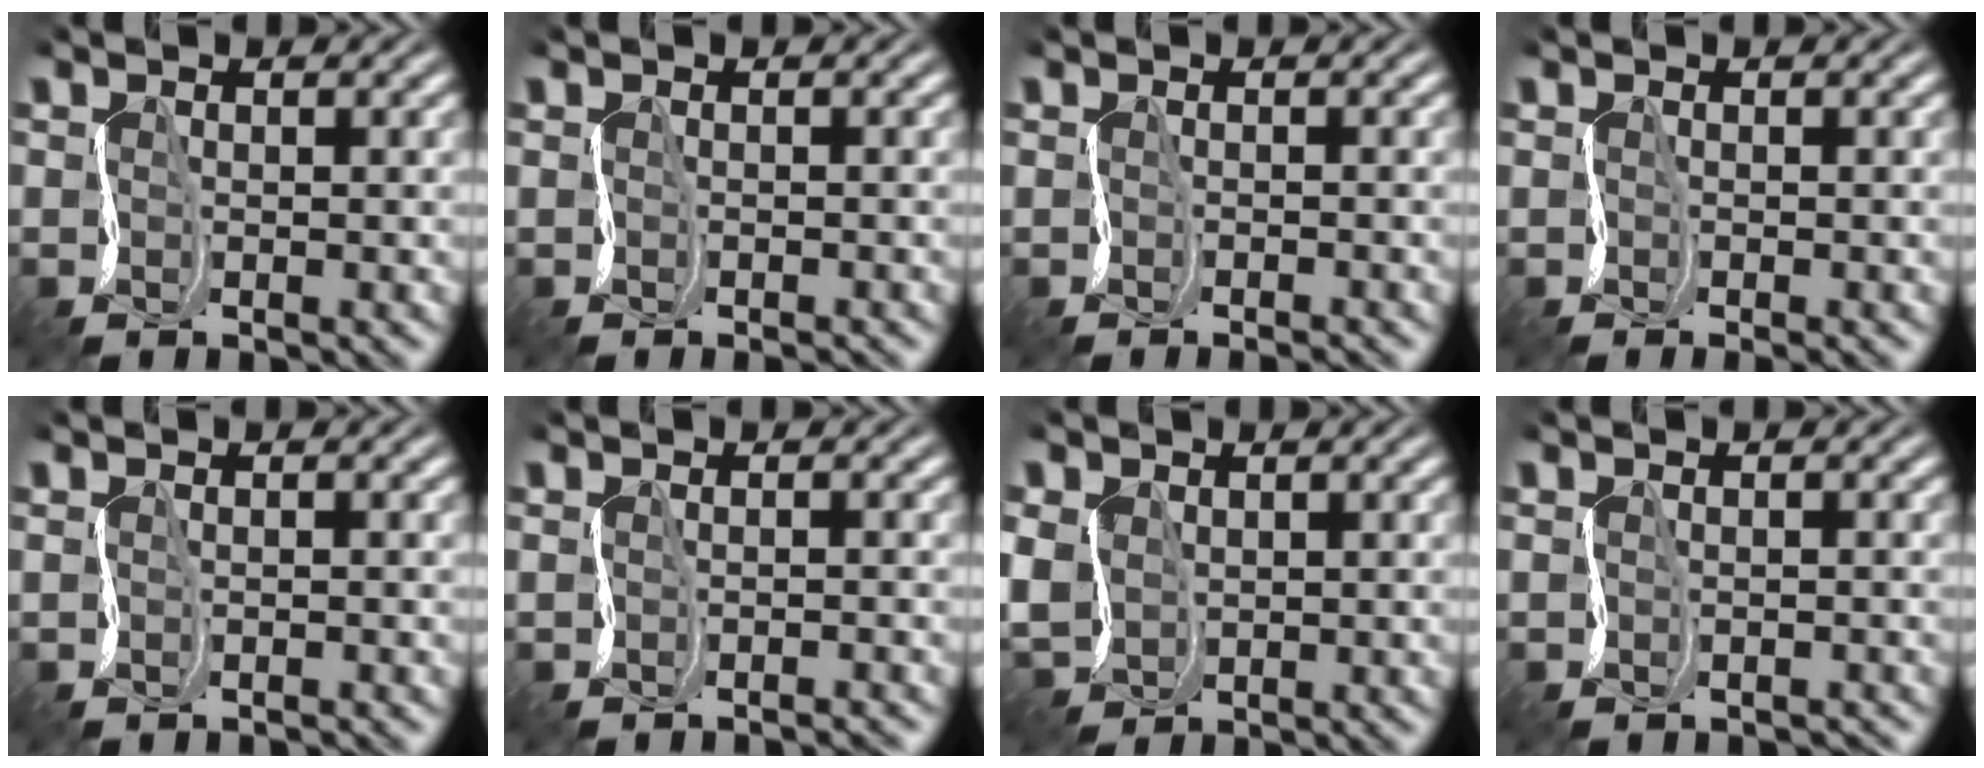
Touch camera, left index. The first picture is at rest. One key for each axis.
{"total": 0.6, "fx": -0.3, "fy": 0.1, "fz": 0.5, "tx": -0.012, "ty": -0.008, "tz": -0.011}
{"total": 0.9, "fx": -0.6, "fy": 0.1, "fz": 0.7, "tx": -0.012, "ty": -0.011, "tz": -0.021}
{"total": 1.0, "fx": -0.1, "fy": 0.2, "fz": 1.0, "tx": -0.016, "ty": -0.002, "tz": -0.009}
{"total": 0.7, "fx": -0.3, "fy": 0.2, "fz": 0.6, "tx": -0.014, "ty": -0.012, "tz": -0.014}
{"total": 1.4, "fx": -1.0, "fy": 0.3, "fz": 0.9, "tx": -0.014, "ty": -0.009, "tz": -0.023}
{"total": 2.8, "fx": 0.1, "fy": 2.4, "fz": 1.4, "tx": -0.048, "ty": -0.001, "tz": -0.003}
{"total": 0.7, "fx": -0.6, "fy": 0.3, "fz": 0.3, "tx": -0.002, "ty": -0.008, "tz": -0.012}